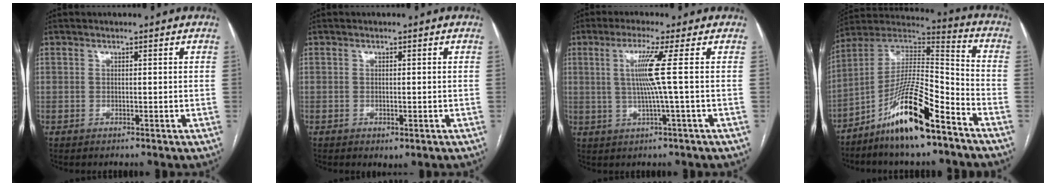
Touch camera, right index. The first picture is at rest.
{"total": 1.3, "force": [-0.6, 0.7, 1.0], "torque": [-0.016, -0.002, -0.001]}
{"total": 5.9, "force": [0.7, -1.9, 5.6], "torque": [-0.112, -0.002, 0.016]}
{"total": 16.0, "force": [-10.2, 2.1, 12.2], "torque": [-0.227, 0.008, -0.181]}